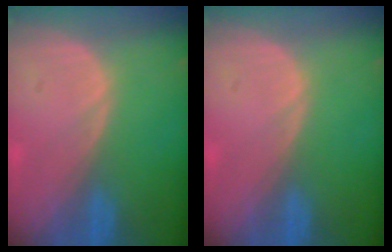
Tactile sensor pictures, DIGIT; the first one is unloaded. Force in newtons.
{"total": 0.0}